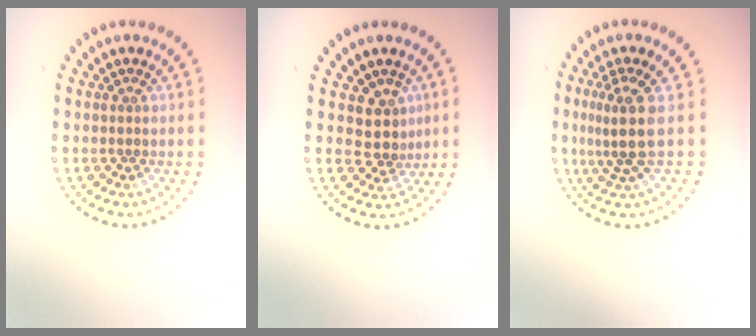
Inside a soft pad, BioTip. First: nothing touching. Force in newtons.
{"total": 2.6, "press": 2.0, "slide": 1.7}
{"total": 3.3, "press": 2.4, "slide": 2.2}